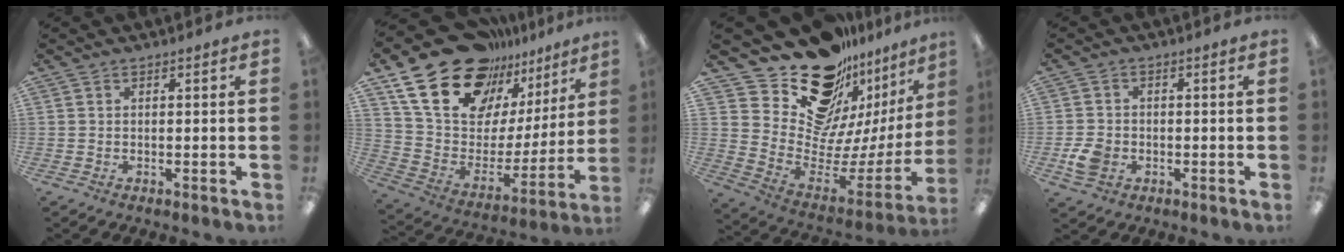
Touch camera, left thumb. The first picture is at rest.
{"total": 24.7, "force": [17.1, 13.9, 11.1], "torque": [-0.193, -0.112, 0.324]}
{"total": 23.0, "force": [17.7, 11.5, 9.0], "torque": [-0.135, -0.139, 0.331]}
{"total": 5.1, "force": [-1.6, 4.1, 2.6], "torque": [-0.036, 0.000, -0.030]}